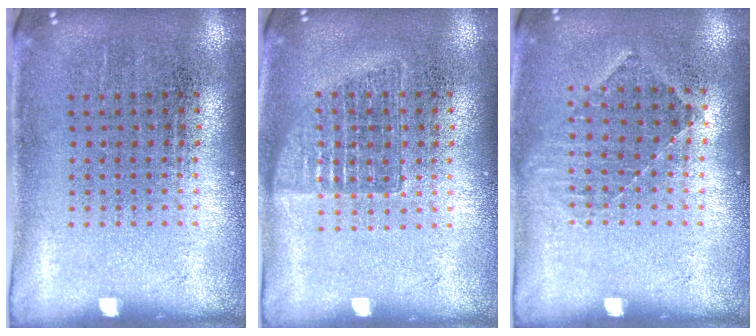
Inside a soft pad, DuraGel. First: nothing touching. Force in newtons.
{"total": 1.1, "press": 1.0, "slide": 0.6}
{"total": 0.8, "press": 0.8, "slide": 0.2}